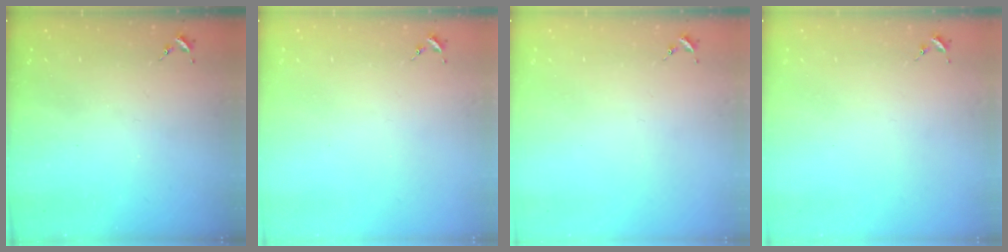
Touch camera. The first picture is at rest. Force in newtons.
{"total": 0.0}
{"total": 0.0}
{"total": 0.0}